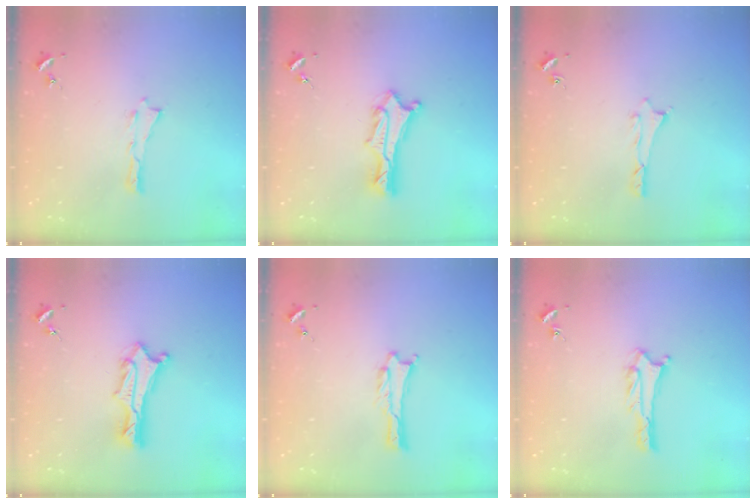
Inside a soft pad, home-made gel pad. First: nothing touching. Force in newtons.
{"total": 3.0, "press": 3.0, "slide": 0.2}
{"total": 0.6, "press": 0.5, "slide": 0.2}
{"total": 3.0, "press": 3.0, "slide": 0.2}
{"total": 0.6, "press": 0.6, "slide": 0.1}
{"total": 2.7, "press": 2.7, "slide": 0.2}